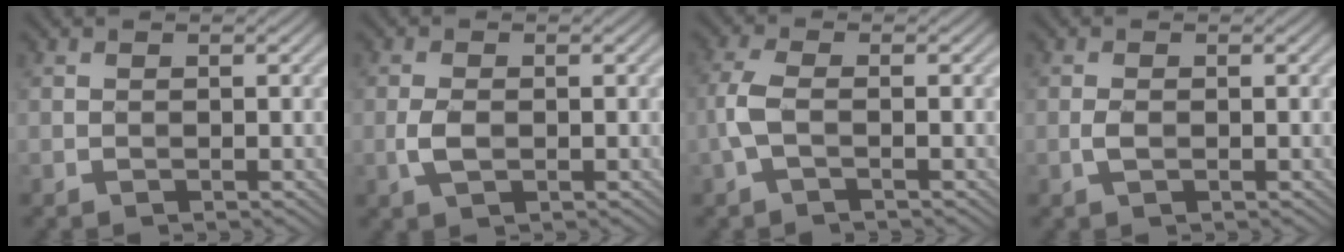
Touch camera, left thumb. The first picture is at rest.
{"total": 2.4, "force": [-0.5, 1.3, 2.0], "torque": [-0.050, -0.001, -0.011]}
{"total": 3.4, "force": [-0.9, 1.1, 3.1], "torque": [-0.080, 0.004, -0.026]}
{"total": 1.3, "force": [-0.3, 0.6, 1.1], "torque": [-0.026, 0.001, -0.008]}